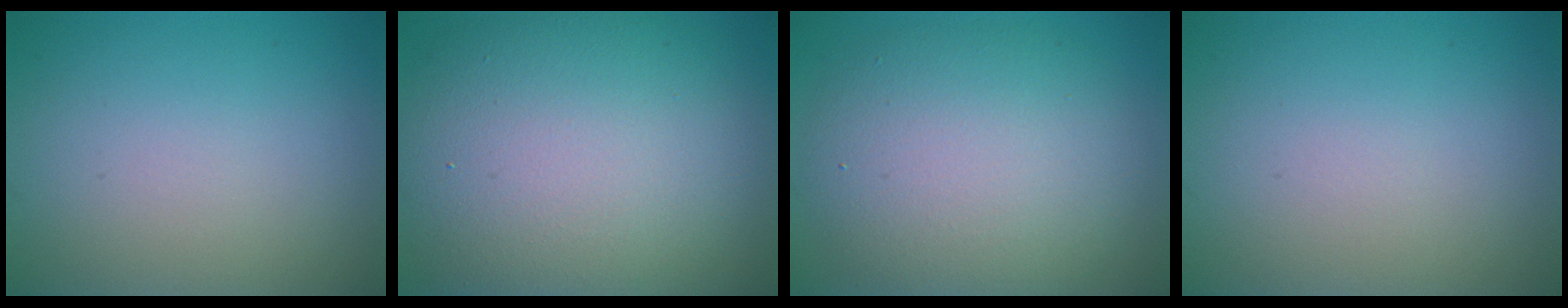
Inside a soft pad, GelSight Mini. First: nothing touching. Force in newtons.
{"total": 13.7, "press": 13.7, "slide": 0.7}
{"total": 8.6, "press": 8.6, "slide": 0.3}
{"total": 0.0}